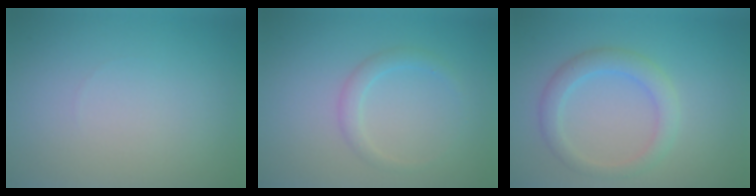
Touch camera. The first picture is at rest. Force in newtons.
{"total": 1.6, "press": 1.6, "slide": 0.1}
{"total": 2.9, "press": 2.9, "slide": 0.2}